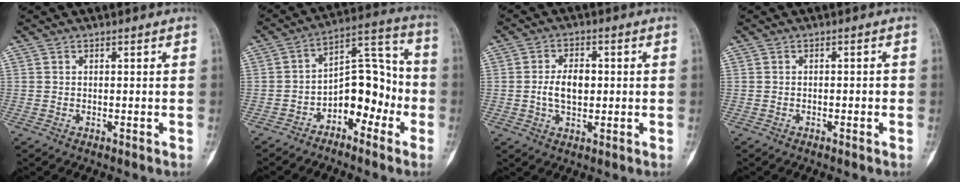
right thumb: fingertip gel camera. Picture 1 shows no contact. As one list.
[{"total": 11.5, "force": [-4.4, 6.9, 8.1], "torque": [-0.083, 0.070, -0.077]}, {"total": 6.1, "force": [0.0, 3.7, 4.9], "torque": [-0.081, 0.007, -0.002]}, {"total": 1.4, "force": [-0.3, 0.6, 1.3], "torque": [-0.016, 0.001, -0.005]}]